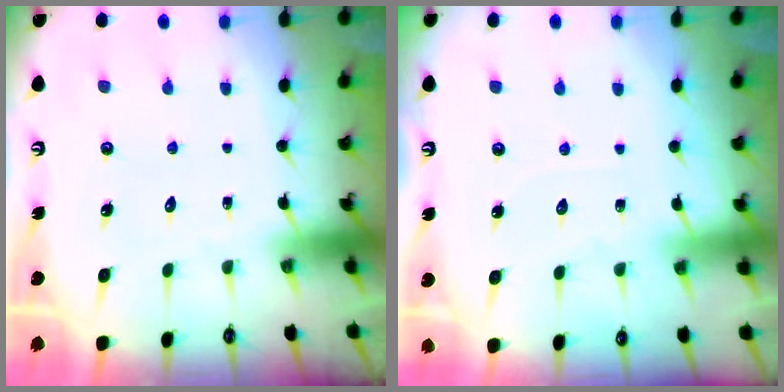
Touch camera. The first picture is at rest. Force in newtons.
{"total": 2.7, "press": 2.7, "slide": 0.4}